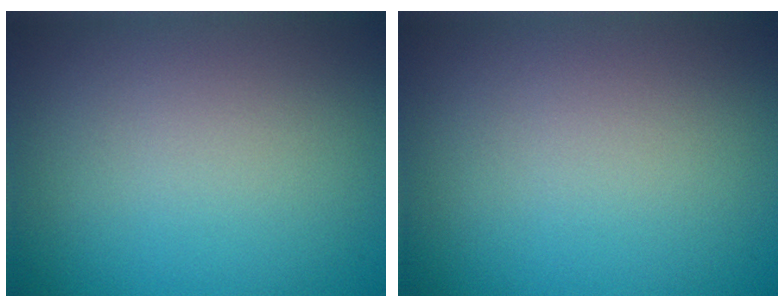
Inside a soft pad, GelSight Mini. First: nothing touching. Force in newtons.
{"total": 0.0}